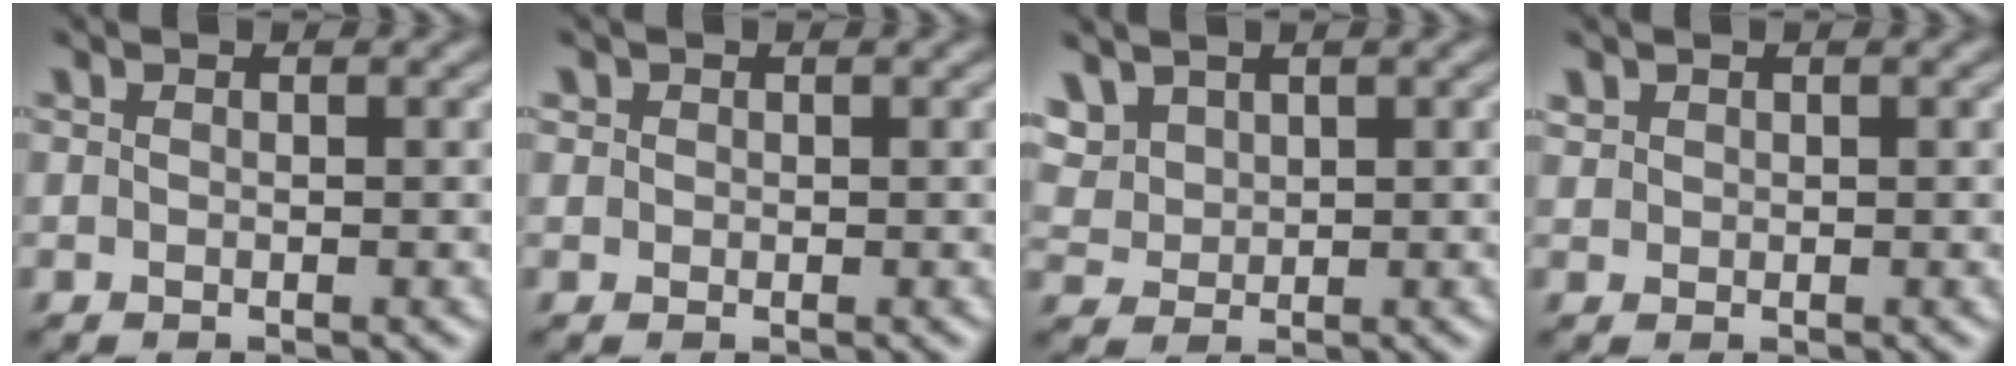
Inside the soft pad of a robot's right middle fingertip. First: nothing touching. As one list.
[{"total": 0.7, "force": [0.3, 0.6, 0.0], "torque": [0.001, -0.002, 0.007]}, {"total": 3.4, "force": [2.3, 2.2, 1.3], "torque": [-0.038, 0.000, 0.054]}, {"total": 0.9, "force": [0.6, 0.6, 0.0], "torque": [-0.004, -0.001, 0.017]}]